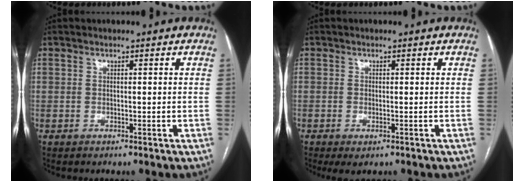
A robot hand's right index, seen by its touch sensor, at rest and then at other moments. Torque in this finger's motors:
{"motor_torque": [0.68, -0.44, 0.13, 0.03]}